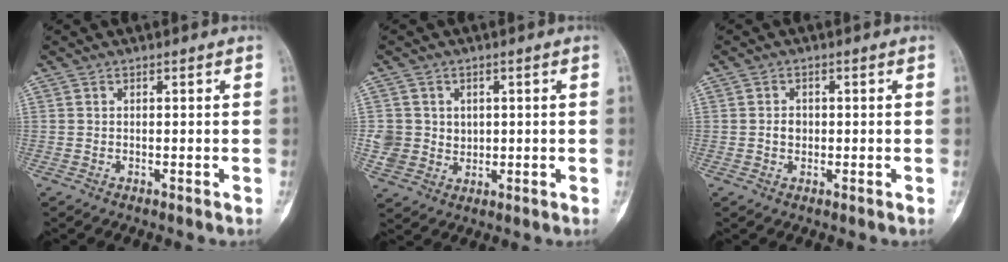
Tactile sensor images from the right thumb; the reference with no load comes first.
{"total": 6.0, "force": [1.1, 5.7, 1.4], "torque": [-0.004, -0.002, 0.028]}
{"total": 2.0, "force": [-0.1, 1.7, 1.1], "torque": [-0.010, 0.004, -0.002]}